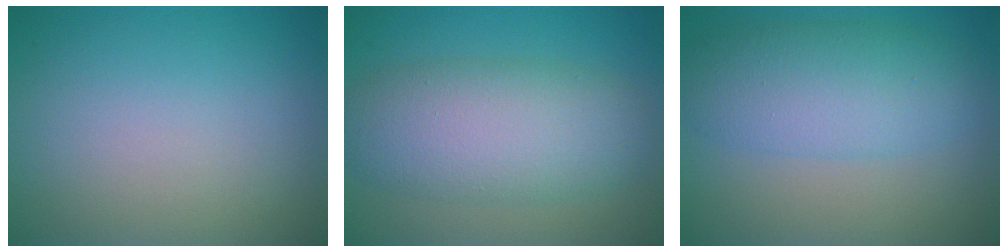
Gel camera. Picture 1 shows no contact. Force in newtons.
{"total": 7.5, "press": 7.5, "slide": 0.3}
{"total": 6.0, "press": 6.0, "slide": 0.1}